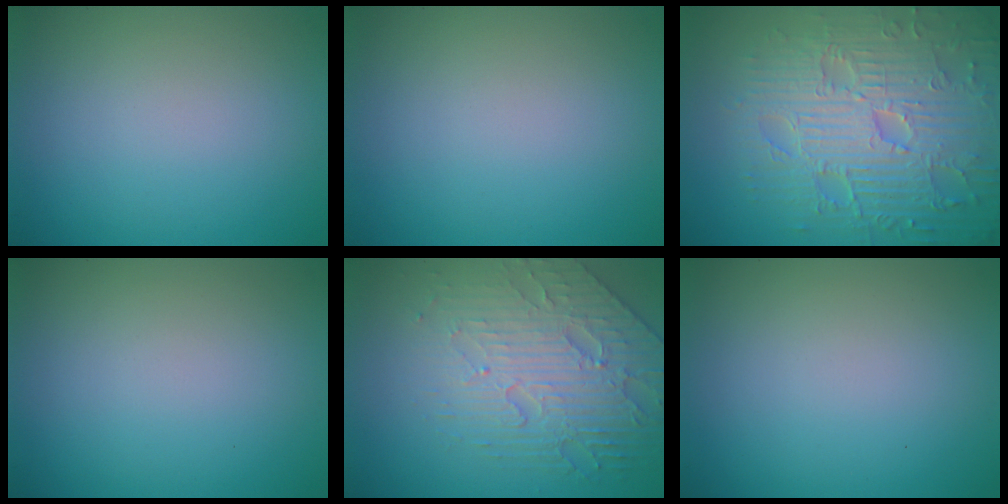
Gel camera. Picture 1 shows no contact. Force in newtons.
{"total": 0.0}
{"total": 9.6, "press": 6.9, "slide": 6.7}
{"total": 0.0}
{"total": 6.0, "press": 4.9, "slide": 3.5}
{"total": 0.0}